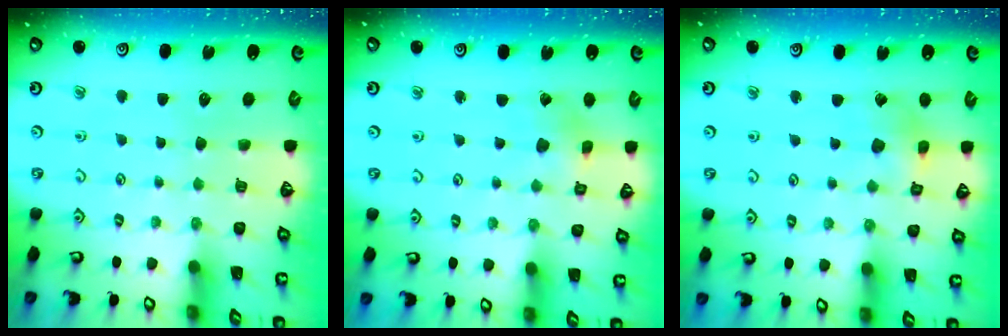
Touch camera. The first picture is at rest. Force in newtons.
{"total": 1.7, "press": 1.6, "slide": 0.4}
{"total": 4.3, "press": 4.3, "slide": 0.5}